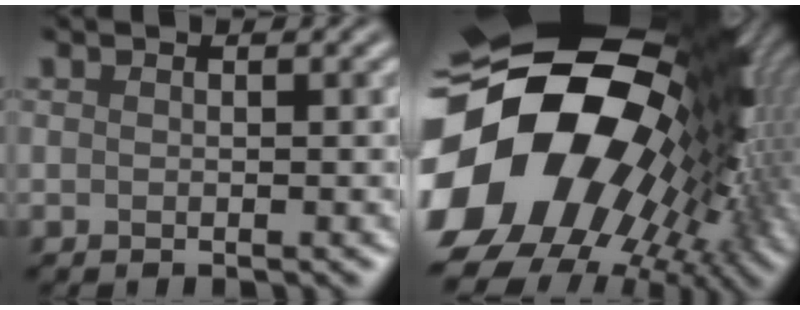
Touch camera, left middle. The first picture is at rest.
{"total": 20.4, "force": [-0.6, 14.6, 14.3], "torque": [-0.308, -0.049, 0.028]}